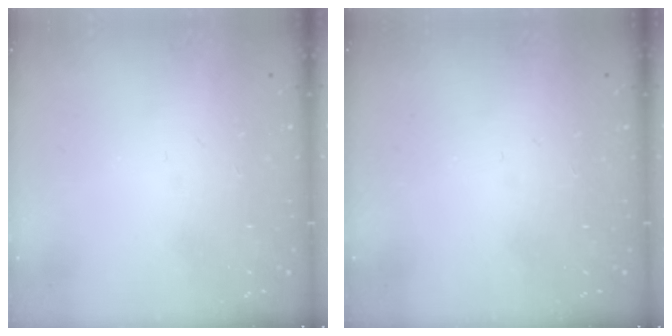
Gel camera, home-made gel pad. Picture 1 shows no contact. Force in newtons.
{"total": 0.0}